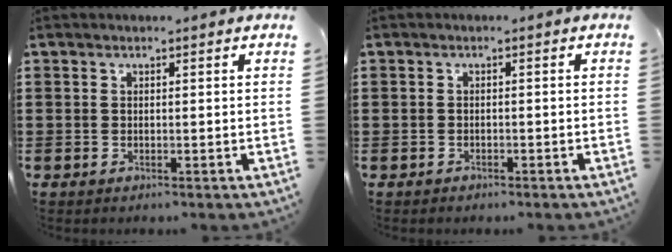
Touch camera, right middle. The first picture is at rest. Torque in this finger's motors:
{"motor_torque": [-1.09, 1.04, -1.05, -0.21]}